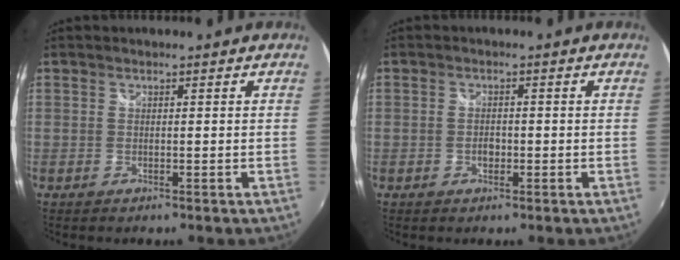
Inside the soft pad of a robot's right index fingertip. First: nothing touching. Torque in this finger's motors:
{"motor_torque": [0.12, 0.05, 0.11, 0.01]}